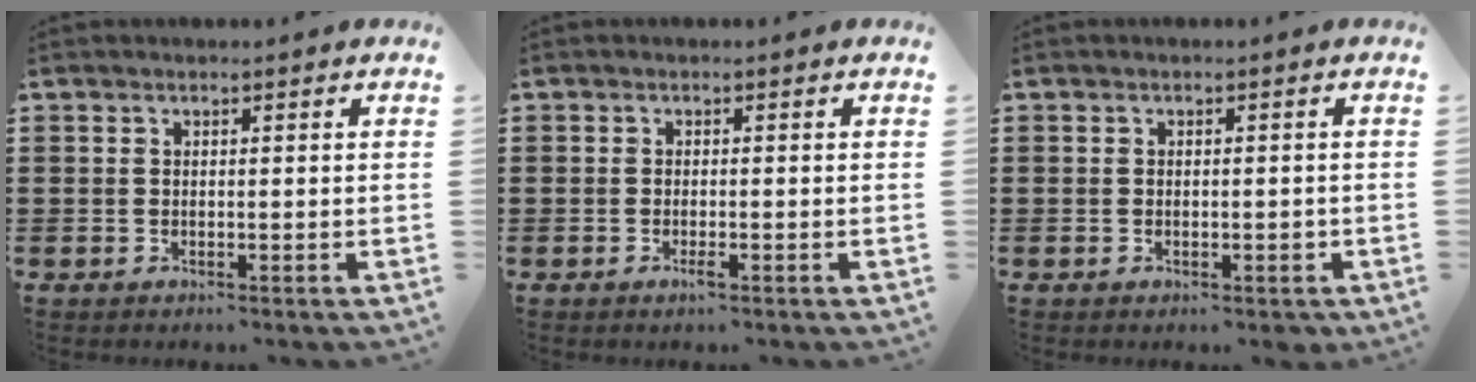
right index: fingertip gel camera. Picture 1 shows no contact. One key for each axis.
{"total": 1.1, "fx": -0.6, "fy": 0.0, "fz": 1.0, "tx": -0.018, "ty": -0.006, "tz": -0.008}
{"total": 1.3, "fx": -0.4, "fy": 0.5, "fz": 1.1, "tx": -0.020, "ty": 0.004, "tz": -0.009}